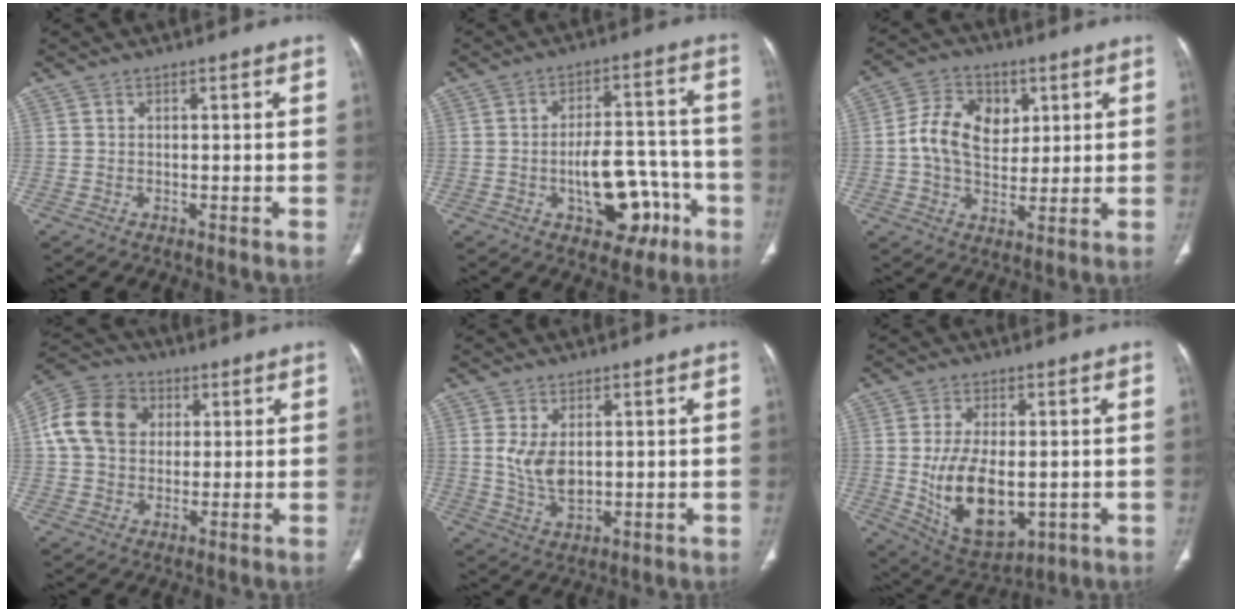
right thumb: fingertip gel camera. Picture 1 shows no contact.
{"total": 13.5, "force": [-5.0, 7.5, 10.1], "torque": [-0.111, 0.051, -0.061]}
{"total": 11.7, "force": [2.1, 8.6, 7.7], "torque": [-0.106, 0.001, 0.035]}
{"total": 12.9, "force": [2.7, 10.3, 7.2], "torque": [-0.124, 0.014, 0.039]}
{"total": 6.8, "force": [1.1, 4.0, 5.4], "torque": [-0.096, -0.012, 0.031]}
{"total": 14.9, "force": [-1.6, 8.0, 12.5], "torque": [-0.215, -0.012, -0.005]}